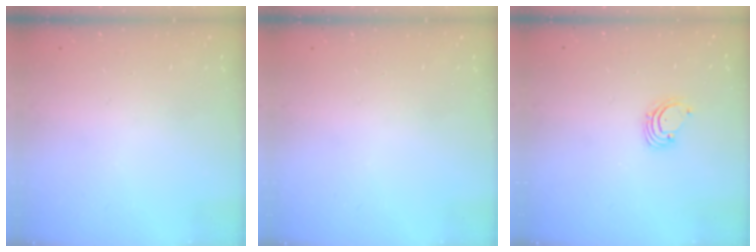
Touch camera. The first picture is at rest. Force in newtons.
{"total": 0.0}
{"total": 1.6, "press": 1.6, "slide": 0.1}